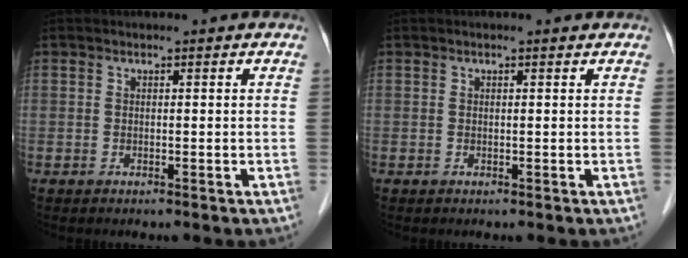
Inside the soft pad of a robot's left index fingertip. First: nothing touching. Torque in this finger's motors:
{"motor_torque": [0.19, -0.18, -0.13, -0.11]}